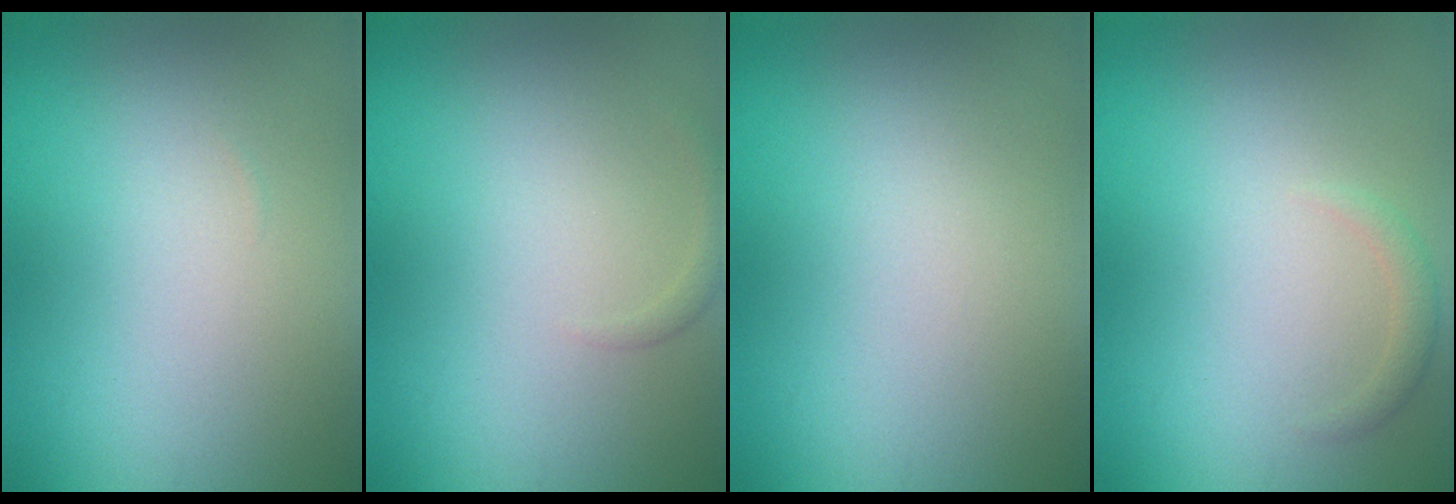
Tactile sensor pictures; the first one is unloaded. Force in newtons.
{"total": 0.7, "press": 0.7, "slide": 0.0}
{"total": 0.0}
{"total": 1.1, "press": 1.1, "slide": 0.1}